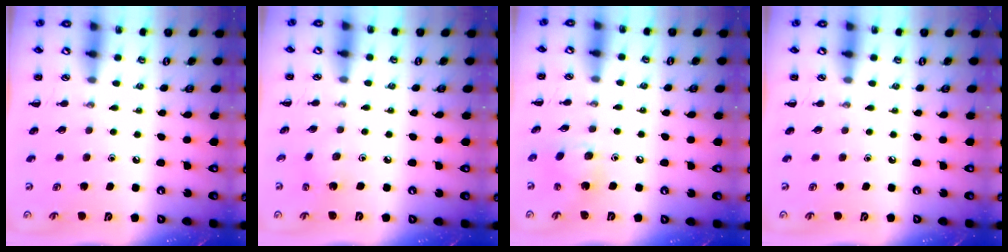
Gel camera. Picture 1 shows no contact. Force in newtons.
{"total": 1.4, "press": 1.3, "slide": 0.5}
{"total": 5.6, "press": 5.6, "slide": 0.7}
{"total": 0.0}